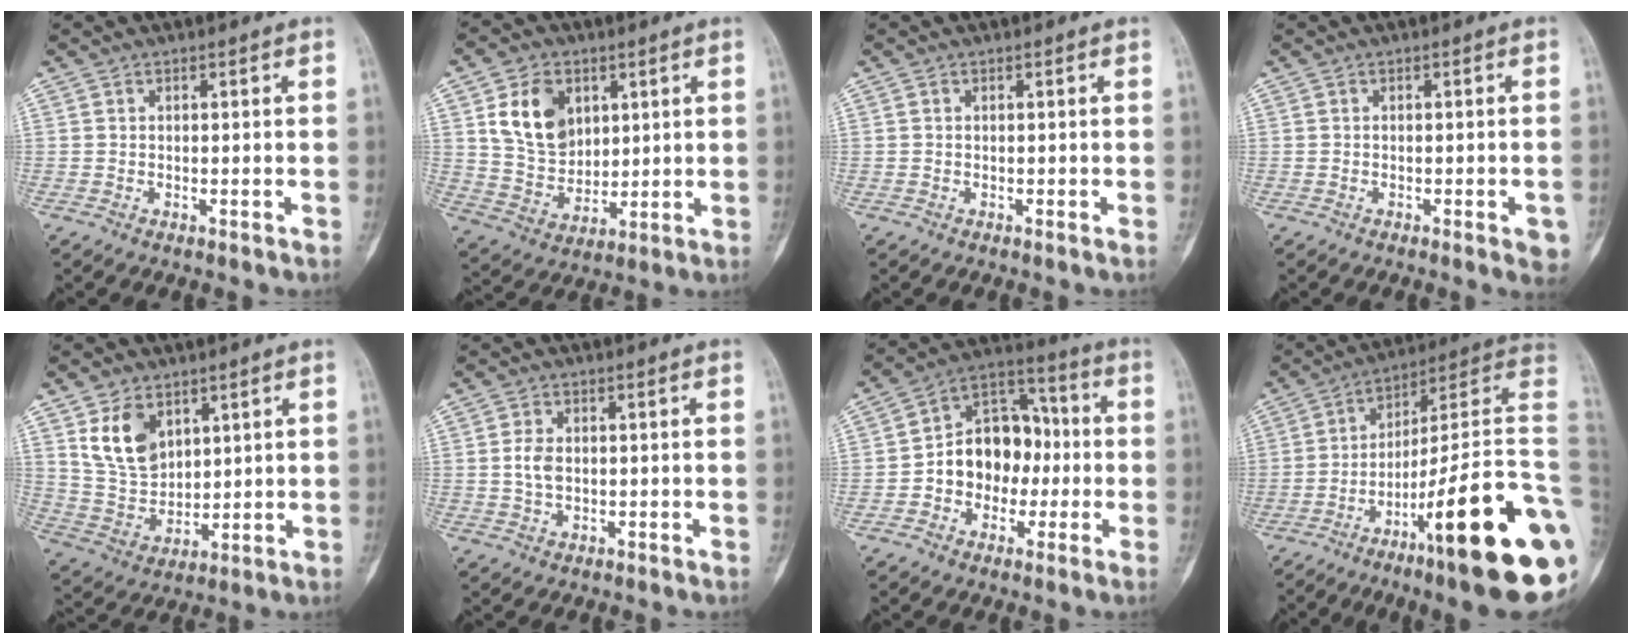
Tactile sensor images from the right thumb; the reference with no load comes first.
{"total": 12.5, "force": [4.5, 9.2, 7.1], "torque": [-0.097, -0.019, 0.092]}
{"total": 0.0}
{"total": 3.8, "force": [-1.6, 1.1, 3.2], "torque": [-0.029, 0.004, -0.018]}
{"total": 10.7, "force": [5.1, 7.2, 6.0], "torque": [-0.091, -0.028, 0.114]}
{"total": 3.4, "force": [0.1, 2.3, 2.4], "torque": [-0.046, 0.005, 0.001]}
{"total": 14.1, "force": [-1.6, 10.8, 9.0], "torque": [-0.099, 0.049, -0.037]}
{"total": 27.6, "force": [-9.7, 3.9, 25.5], "torque": [-0.295, 0.063, -0.148]}